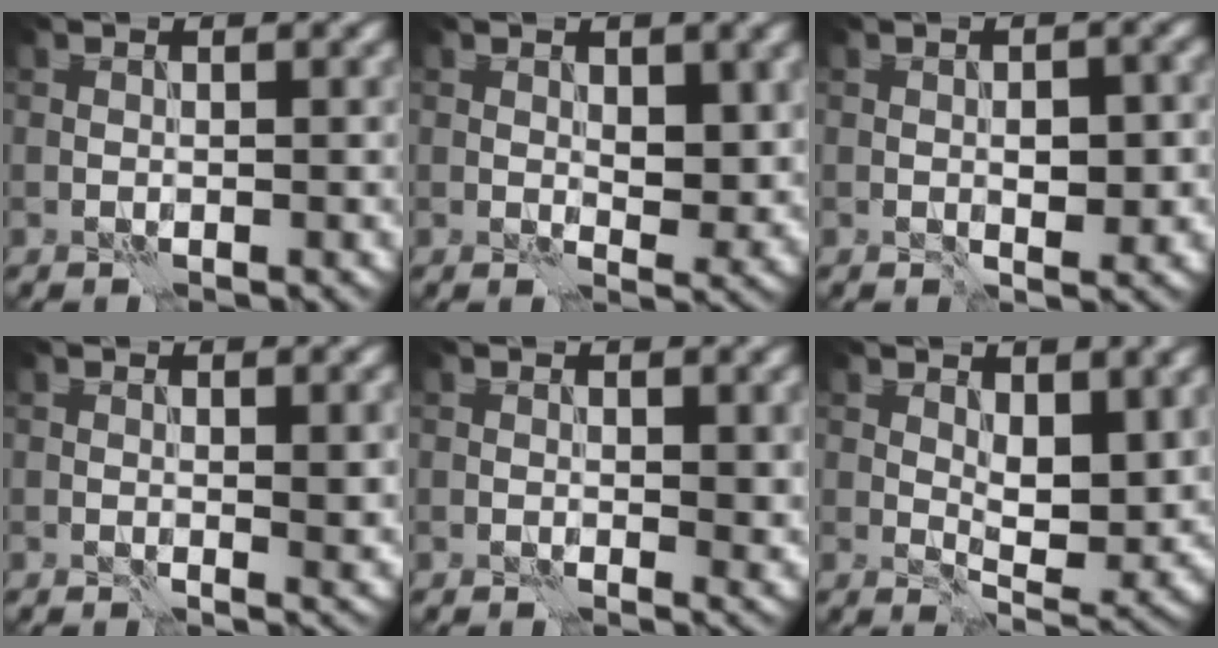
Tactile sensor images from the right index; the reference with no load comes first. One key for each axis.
{"total": 2.8, "fx": 0.9, "fy": 1.4, "fz": 2.2, "tx": -0.030, "ty": -0.008, "tz": 0.016}
{"total": 3.3, "fx": -0.3, "fy": 1.5, "fz": 3.0, "tx": -0.041, "ty": 0.001, "tz": -0.001}
{"total": 1.8, "fx": 0.3, "fy": 0.4, "fz": 1.7, "tx": -0.021, "ty": -0.004, "tz": 0.004}
{"total": 1.4, "fx": 0.5, "fy": 0.7, "fz": 1.2, "tx": -0.009, "ty": -0.004, "tz": 0.009}
{"total": 5.4, "fx": 1.8, "fy": 2.6, "fz": 4.3, "tx": -0.069, "ty": -0.014, "tz": 0.035}